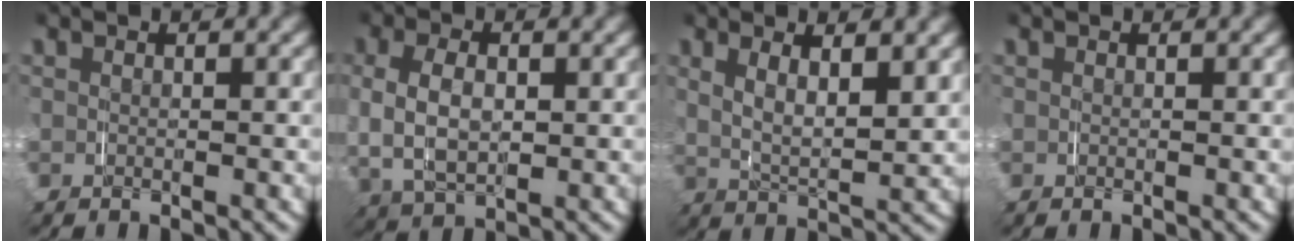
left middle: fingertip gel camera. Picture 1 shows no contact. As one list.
[{"total": 6.3, "force": [0.5, 4.5, 4.4], "torque": [-0.104, -0.003, 0.015]}, {"total": 4.0, "force": [1.3, 1.7, 3.4], "torque": [-0.064, -0.007, 0.028]}, {"total": 0.0}]